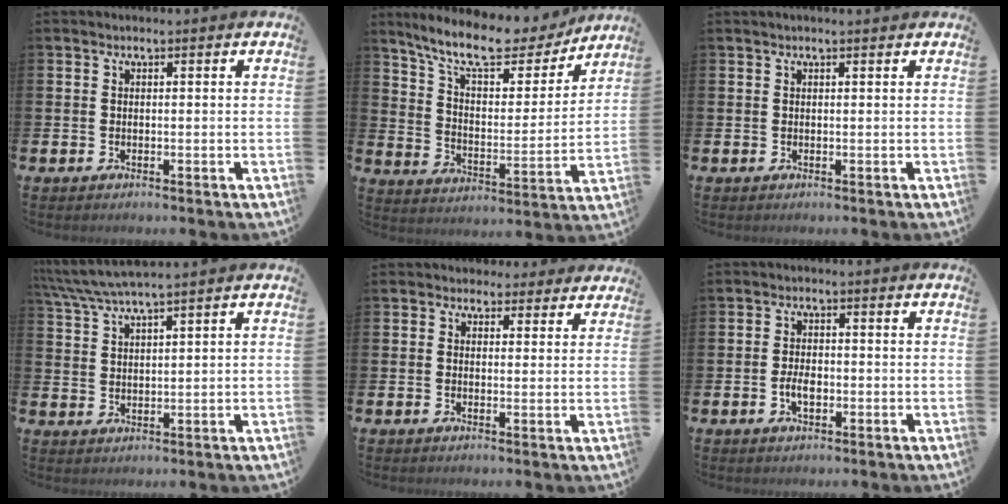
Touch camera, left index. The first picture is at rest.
{"total": 11.5, "force": [9.9, 3.0, 4.9], "torque": [-0.121, -0.059, 0.169]}
{"total": 0.5, "force": [0.4, 0.0, 0.3], "torque": [-0.001, -0.001, 0.006]}
{"total": 4.5, "force": [4.1, -0.2, 1.8], "torque": [-0.047, -0.015, 0.072]}
{"total": 3.1, "force": [2.7, 1.5, -0.2], "torque": [0.006, -0.012, 0.047]}
{"total": 2.8, "force": [-0.6, 1.5, 2.2], "torque": [-0.033, 0.001, -0.013]}